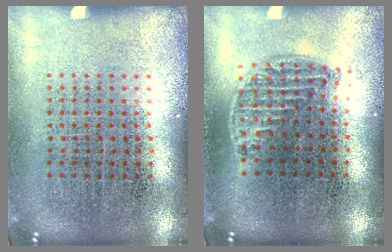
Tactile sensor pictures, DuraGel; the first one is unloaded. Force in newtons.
{"total": 1.2, "press": 1.1, "slide": 0.5}